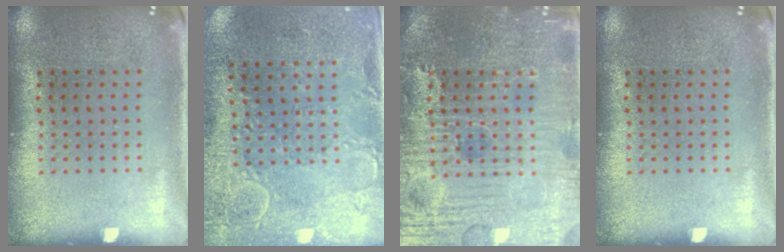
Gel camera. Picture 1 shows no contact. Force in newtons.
{"total": 2.9, "press": 2.5, "slide": 1.5}
{"total": 4.8, "press": 4.8, "slide": 0.5}
{"total": 0.0}